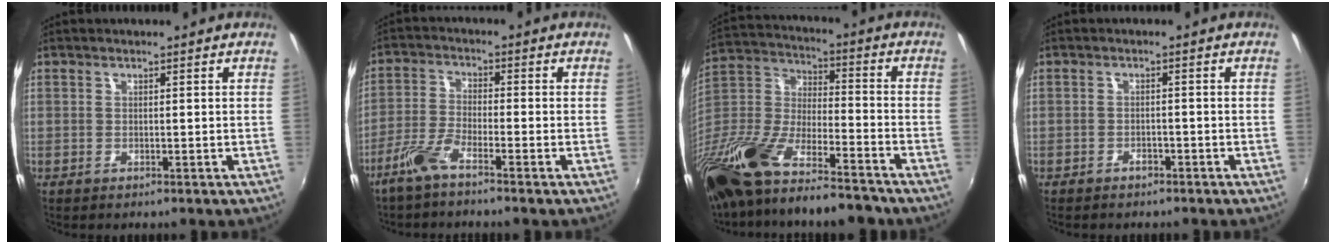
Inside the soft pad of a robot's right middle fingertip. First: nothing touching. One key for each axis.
{"total": 5.4, "fx": -4.0, "fy": 0.4, "fz": 3.6, "tx": -0.087, "ty": -0.001, "tz": -0.084}
{"total": 25.2, "fx": -17.8, "fy": 8.2, "fz": 15.8, "tx": -0.337, "ty": -0.040, "tz": -0.317}
{"total": 2.0, "fx": -1.7, "fy": 0.9, "fz": 0.5, "tx": -0.015, "ty": -0.002, "tz": -0.025}